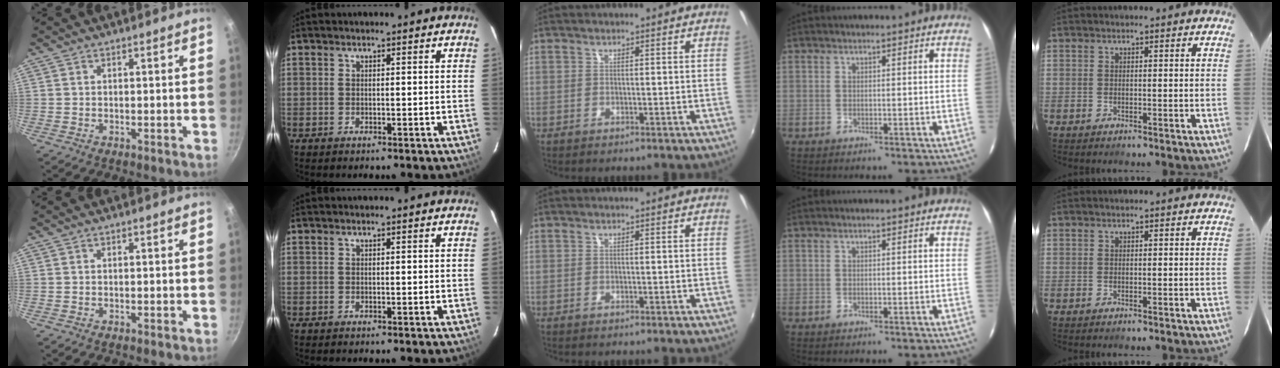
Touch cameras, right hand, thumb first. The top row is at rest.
{}